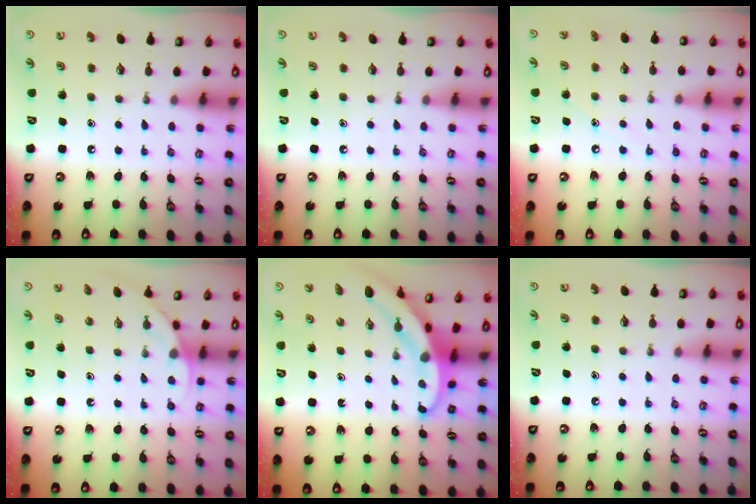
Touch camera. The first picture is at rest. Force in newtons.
{"total": 0.0}
{"total": 5.5, "press": 5.5, "slide": 0.7}
{"total": 2.5, "press": 2.5, "slide": 0.2}
{"total": 5.1, "press": 5.1, "slide": 0.4}
{"total": 0.0}